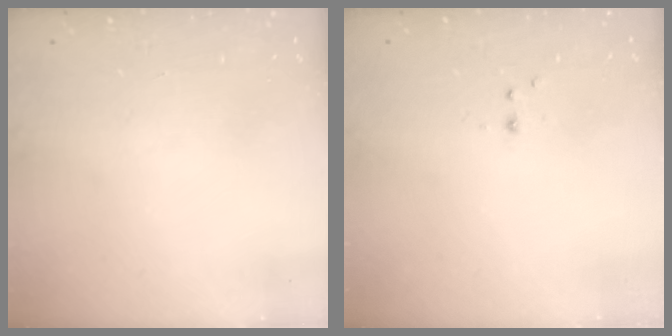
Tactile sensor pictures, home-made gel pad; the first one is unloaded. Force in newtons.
{"total": 2.2, "press": 1.9, "slide": 1.2}